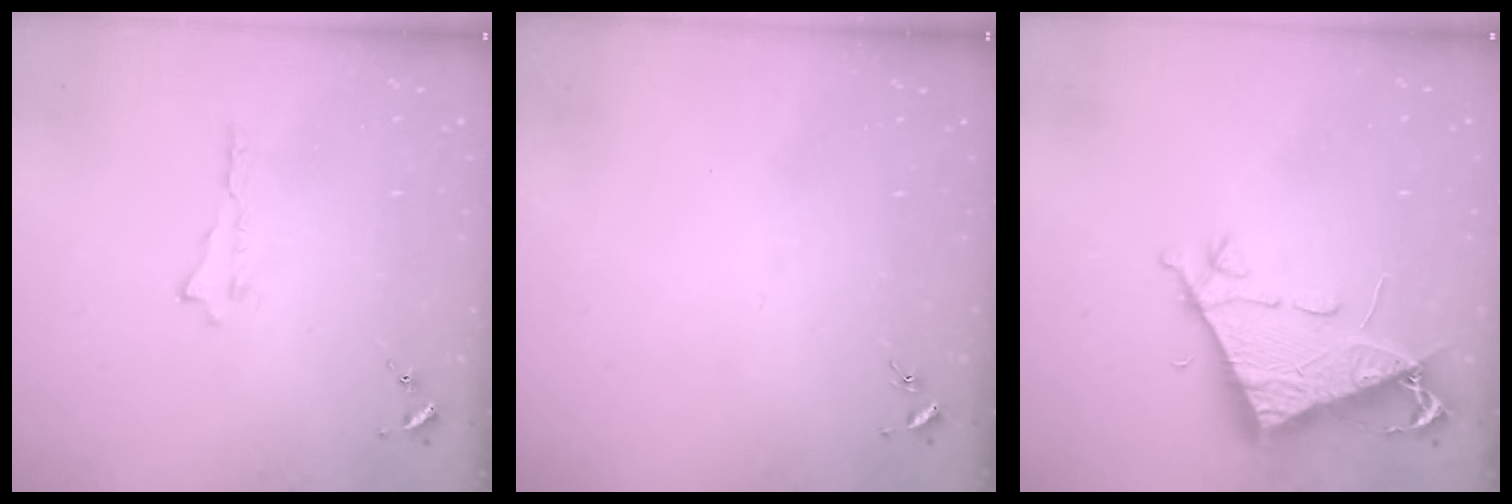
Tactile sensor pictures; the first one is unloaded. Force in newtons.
{"total": 0.0}
{"total": 7.9, "press": 7.8, "slide": 0.9}